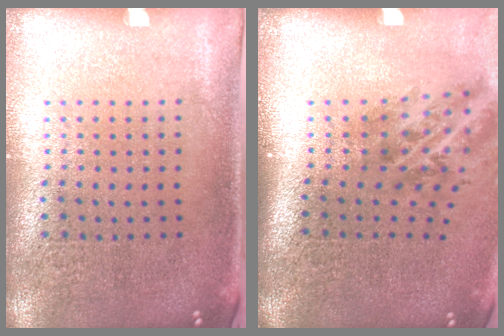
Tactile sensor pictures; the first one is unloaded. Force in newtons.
{"total": 2.0, "press": 1.2, "slide": 1.6}